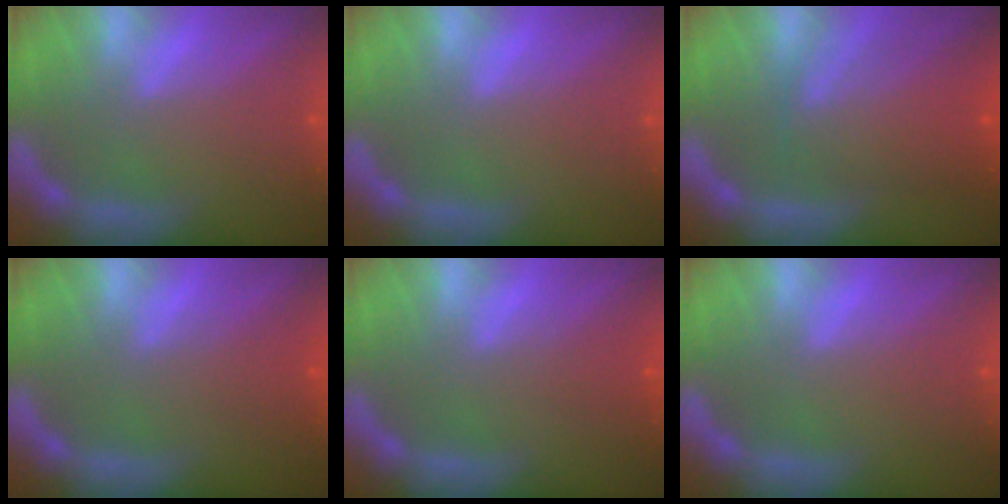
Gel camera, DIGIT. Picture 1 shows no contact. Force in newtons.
{"total": 0.0}
{"total": 6.5}
{"total": 2.0}
{"total": 1.4}
{"total": 0.0}